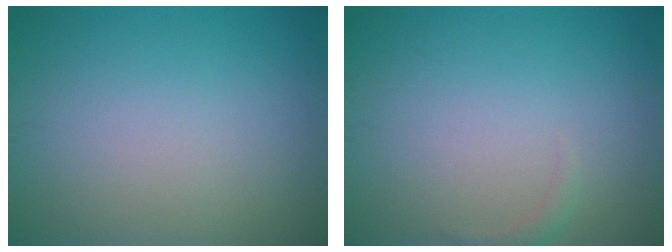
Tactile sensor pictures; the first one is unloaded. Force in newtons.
{"total": 0.8, "press": 0.8, "slide": 0.1}